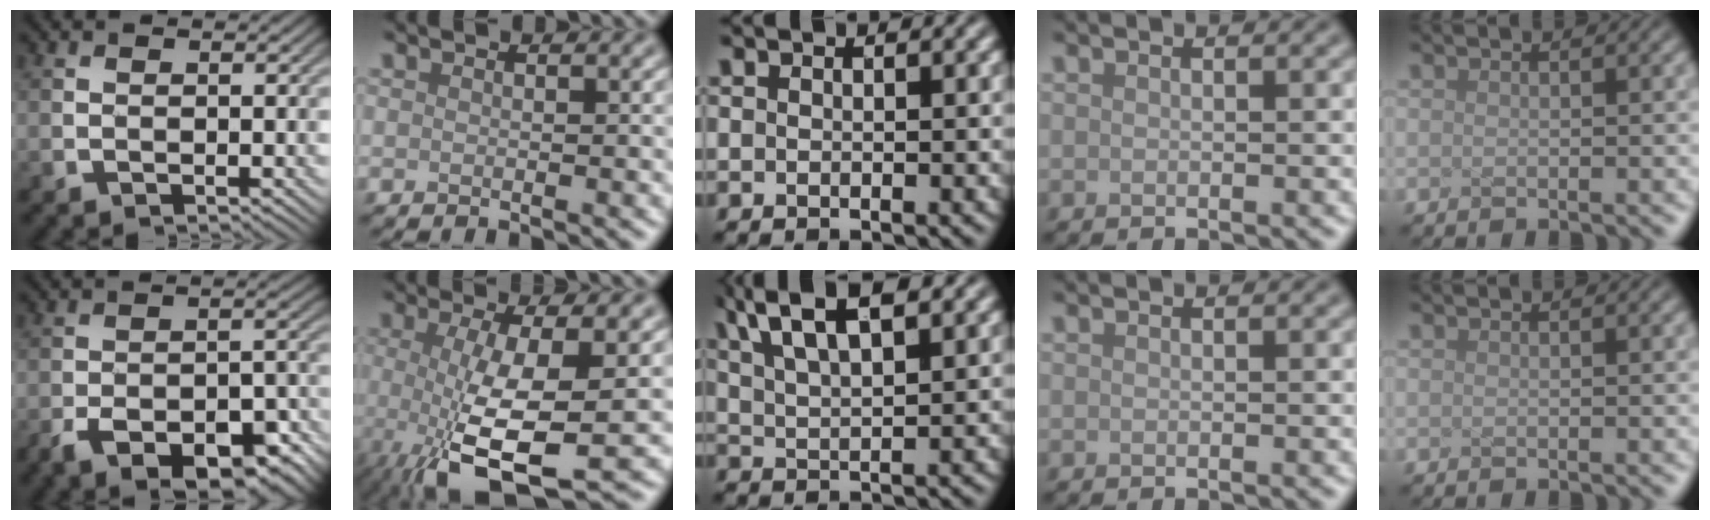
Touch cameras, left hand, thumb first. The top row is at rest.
{"thumb": {"total": 12.7, "force": [-8.1, 5.3, 8.2], "torque": [-0.129, -0.011, -0.123]}, "index": {"total": 8.7, "force": [-1.6, 2.6, 8.1], "torque": [-0.154, -0.020, -0.027]}, "middle": {"total": 7.2, "force": [4.7, 2.5, 5.0], "torque": [-0.093, 0.025, 0.073]}}